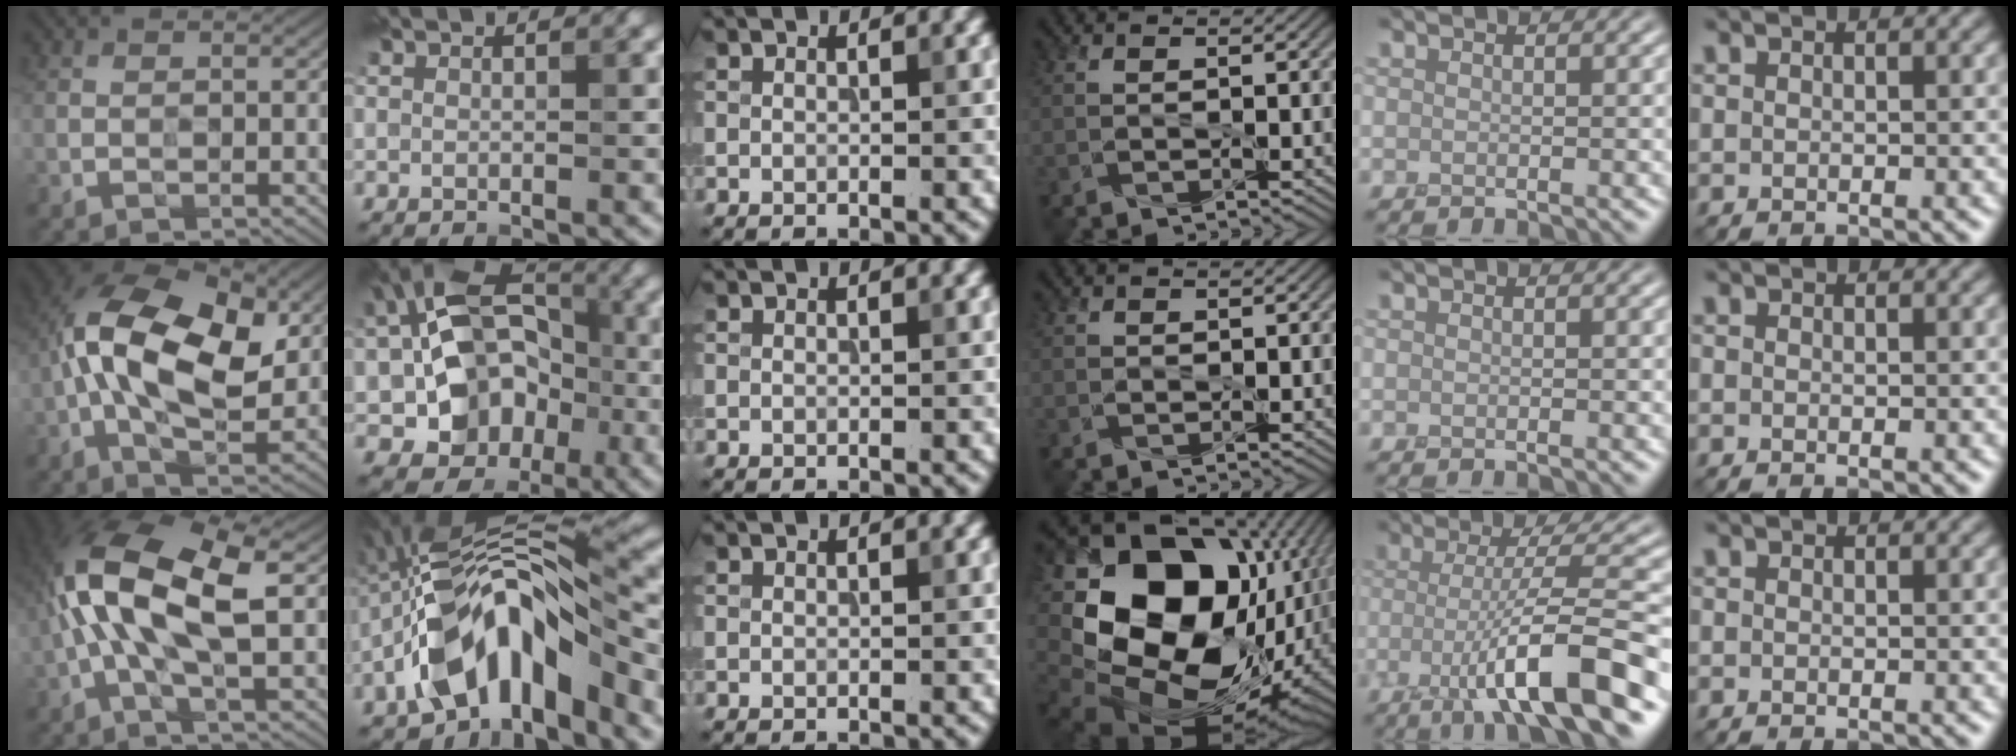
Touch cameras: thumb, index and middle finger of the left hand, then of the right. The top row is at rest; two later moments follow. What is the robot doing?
{"motion": "peel", "object": "tape"}